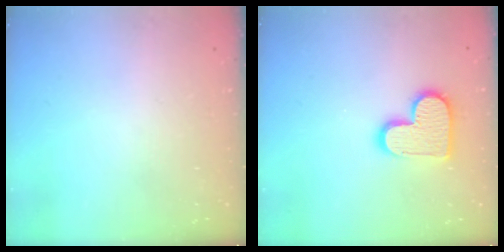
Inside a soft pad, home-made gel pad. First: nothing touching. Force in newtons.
{"total": 13.5, "press": 13.5, "slide": 0.8}